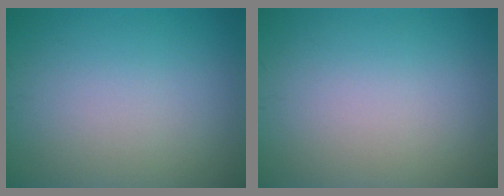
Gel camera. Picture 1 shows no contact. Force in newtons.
{"total": 0.0}